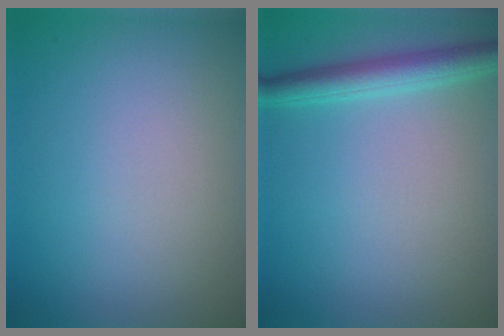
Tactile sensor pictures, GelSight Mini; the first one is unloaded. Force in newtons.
{"total": 3.2, "press": 3.2, "slide": 0.2}